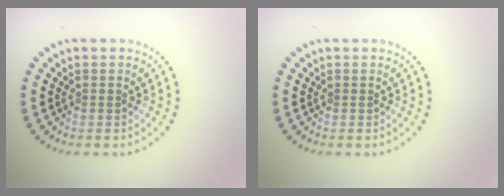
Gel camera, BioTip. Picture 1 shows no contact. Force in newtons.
{"total": 0.0}